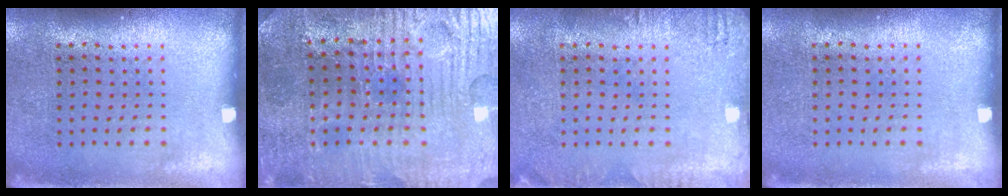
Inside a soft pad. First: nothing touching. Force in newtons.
{"total": 3.6, "press": 3.6, "slide": 0.4}
{"total": 1.5, "press": 1.5, "slide": 0.2}
{"total": 0.0}